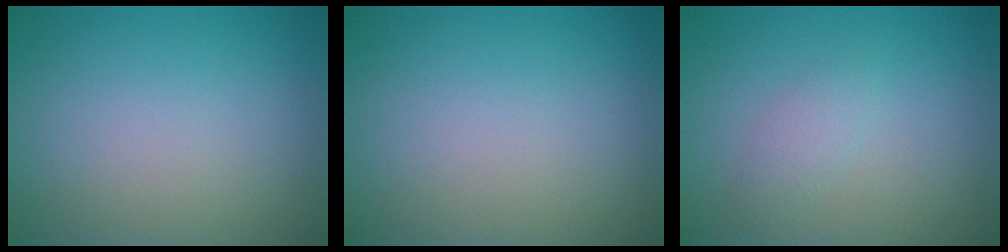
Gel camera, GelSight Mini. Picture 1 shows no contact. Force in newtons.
{"total": 0.0}
{"total": 1.3, "press": 1.3, "slide": 0.0}